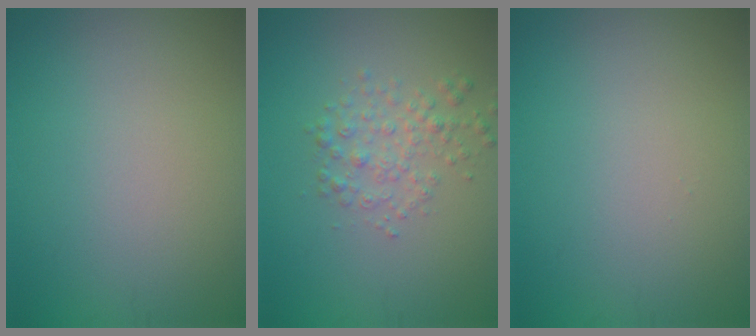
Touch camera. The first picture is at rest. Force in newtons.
{"total": 2.4, "press": 2.4, "slide": 0.1}
{"total": 0.0}